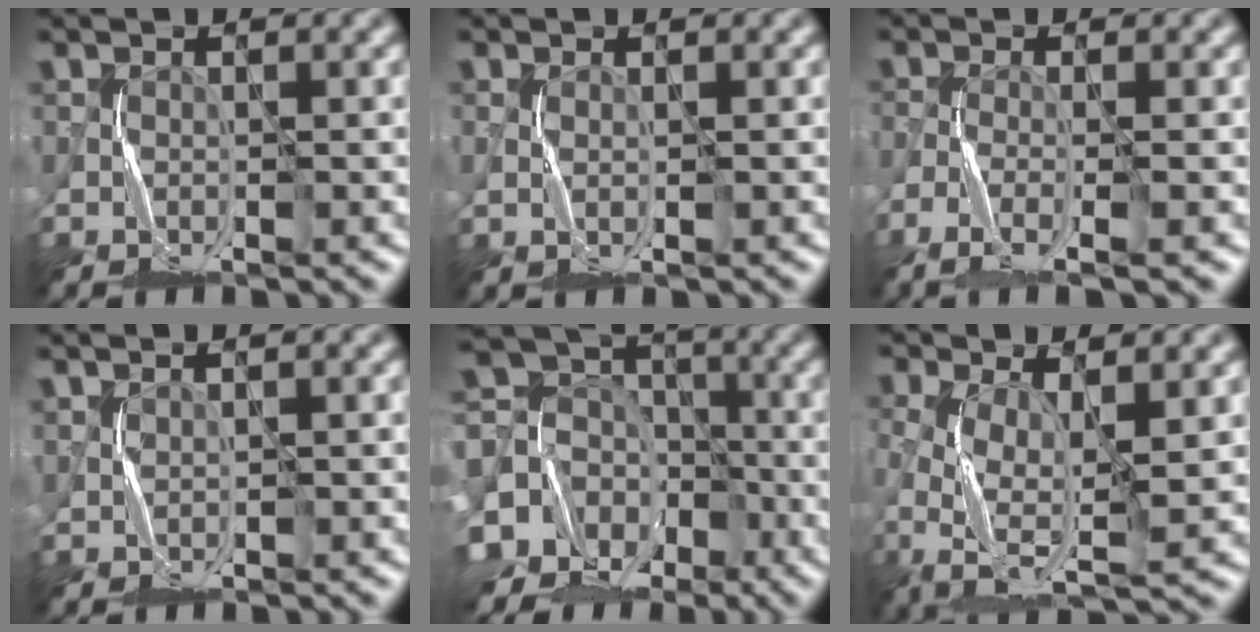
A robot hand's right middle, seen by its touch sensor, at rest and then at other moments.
{"total": 0.0}
{"total": 3.6, "force": [-3.0, 0.5, 1.9], "torque": [-0.041, -0.007, -0.065]}
{"total": 0.9, "force": [0.6, 0.0, -0.6], "torque": [0.009, 0.000, 0.016]}
{"total": 13.2, "force": [-6.0, 11.3, 3.1], "torque": [-0.115, -0.020, -0.111]}
{"total": 5.7, "force": [-1.1, 2.7, 4.9], "torque": [-0.117, -0.009, -0.025]}